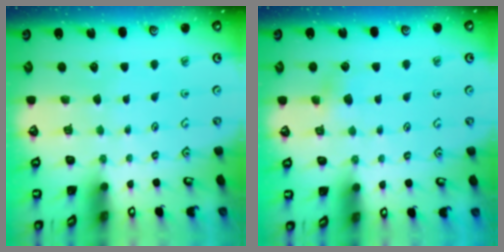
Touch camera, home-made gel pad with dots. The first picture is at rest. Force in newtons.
{"total": 4.1, "press": 4.0, "slide": 0.7}